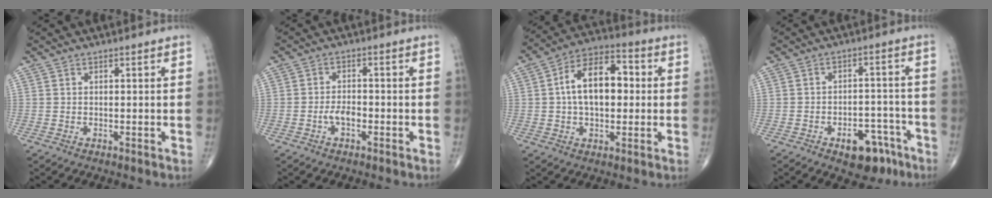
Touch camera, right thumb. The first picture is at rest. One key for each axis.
{"total": 3.3, "fx": -1.3, "fy": 1.8, "fz": 2.5, "tx": -0.039, "ty": 0.011, "tz": -0.025}
{"total": 13.7, "fx": 1.1, "fy": 8.0, "fz": 11.0, "tx": -0.167, "ty": 0.029, "tz": 0.008}
{"total": 9.5, "fx": -5.5, "fy": 5.4, "fz": 5.6, "tx": -0.048, "ty": 0.043, "tz": -0.069}